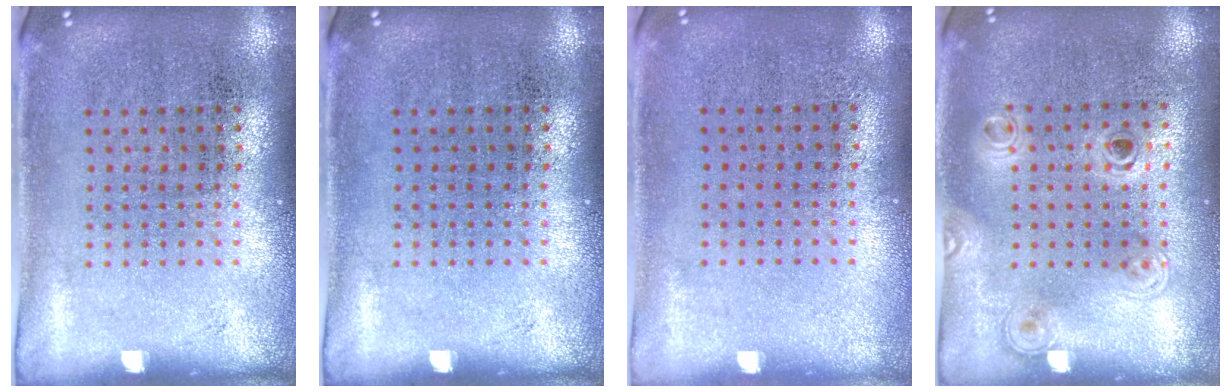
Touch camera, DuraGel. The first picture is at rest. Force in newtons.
{"total": 0.0}
{"total": 0.0}
{"total": 1.2, "press": 1.1, "slide": 0.6}